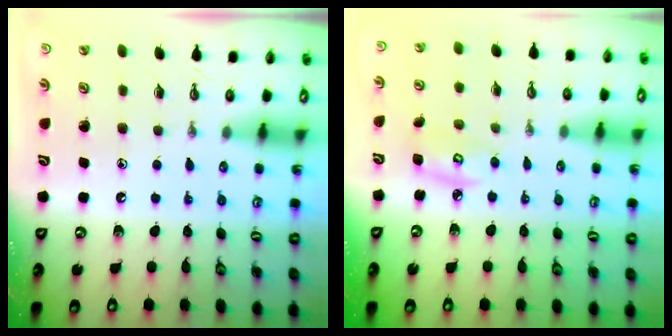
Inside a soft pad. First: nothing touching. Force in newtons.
{"total": 4.3, "press": 4.3, "slide": 0.2}